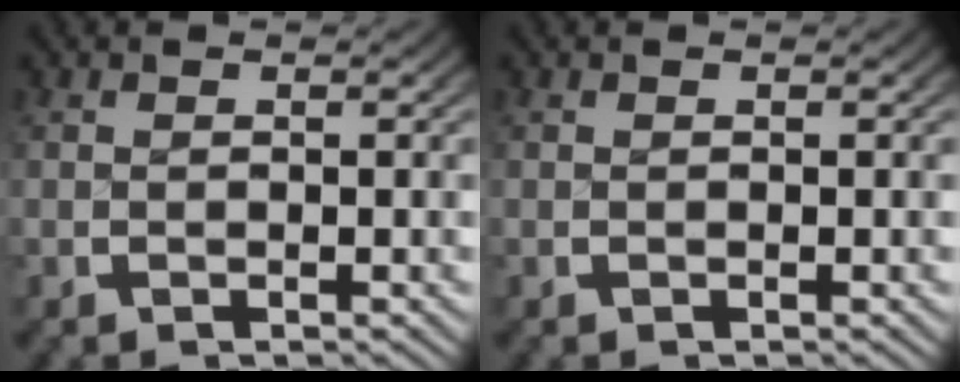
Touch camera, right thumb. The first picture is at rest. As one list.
[{"total": 0.0}]